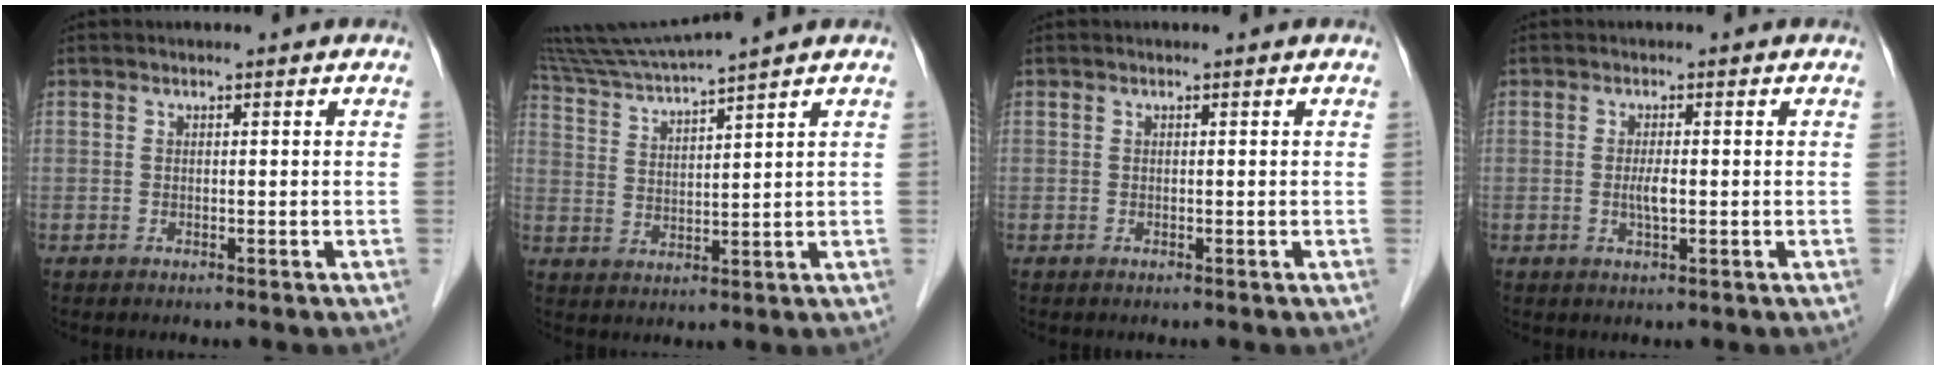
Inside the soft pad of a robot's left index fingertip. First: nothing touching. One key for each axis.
{"total": 8.4, "fx": 7.6, "fy": -2.2, "fz": 2.7, "tx": -0.059, "ty": 0.006, "tz": 0.151}
{"total": 0.0}
{"total": 1.8, "fx": -0.1, "fy": 0.3, "fz": 1.8, "tx": -0.038, "ty": -0.002, "tz": 0.000}